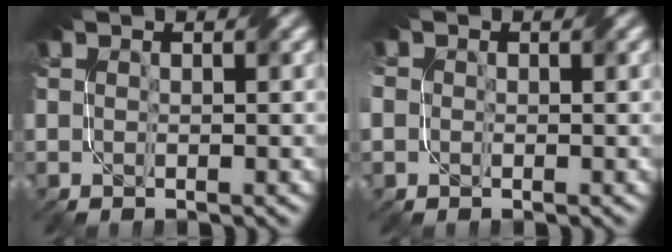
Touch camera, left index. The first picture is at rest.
{"total": 1.6, "force": [0.4, 1.5, 0.3], "torque": [-0.005, 0.010, 0.003]}